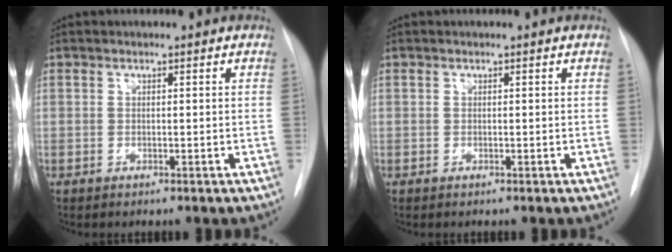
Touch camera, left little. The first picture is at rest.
{"total": 0.0}